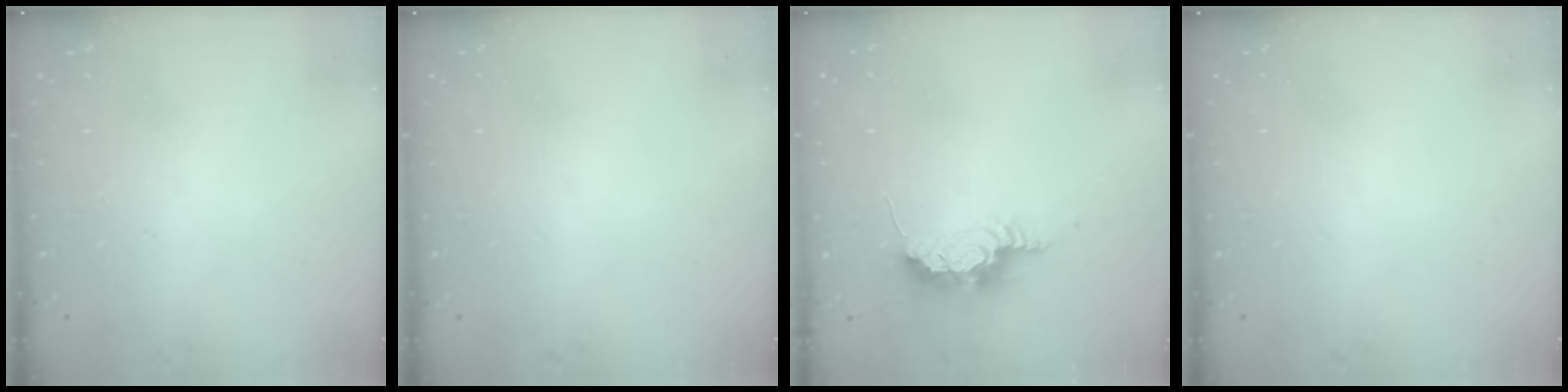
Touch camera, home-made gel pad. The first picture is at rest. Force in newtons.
{"total": 0.0}
{"total": 15.2, "press": 10.1, "slide": 11.4}
{"total": 0.0}